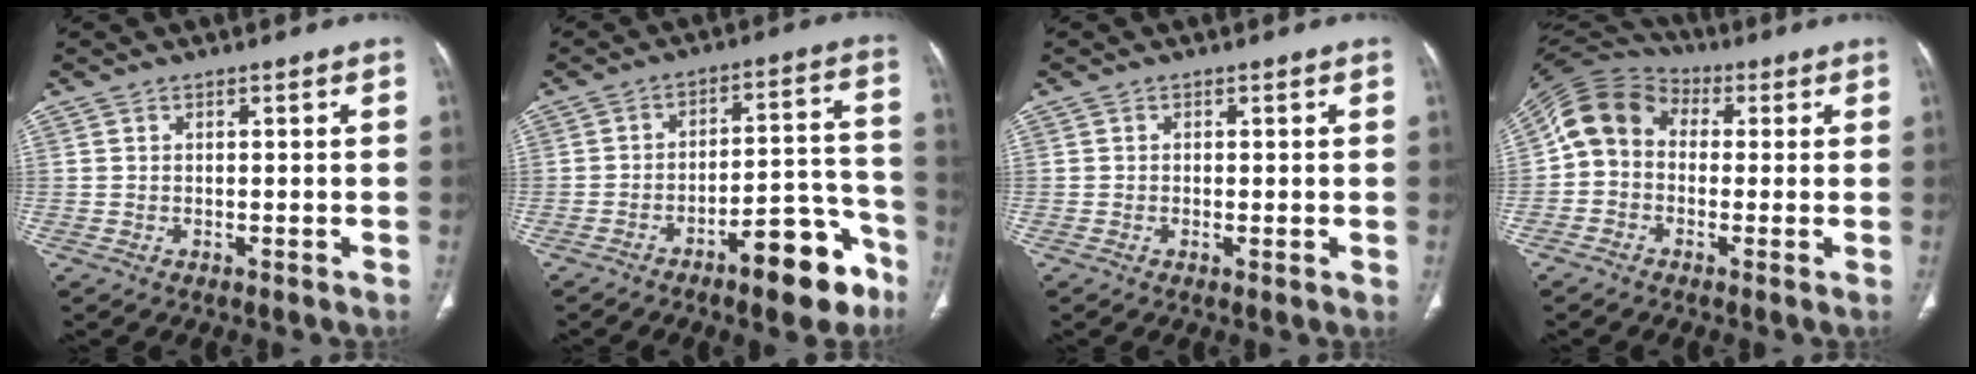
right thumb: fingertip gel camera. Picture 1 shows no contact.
{"total": 13.6, "force": [-8.5, 4.6, 9.6], "torque": [-0.104, 0.079, -0.124]}
{"total": 1.0, "force": [-0.1, 0.4, 1.0], "torque": [-0.018, -0.003, -0.003]}
{"total": 10.1, "force": [0.2, 8.3, 5.7], "torque": [-0.098, 0.034, -0.016]}